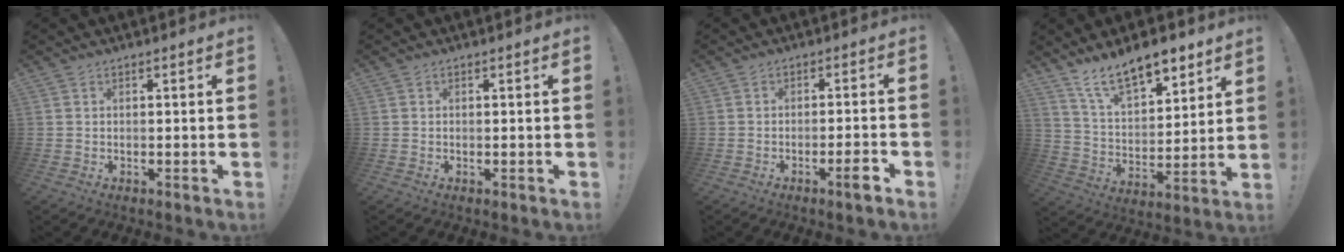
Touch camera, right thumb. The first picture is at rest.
{"total": 0.0}
{"total": 4.7, "force": [-2.7, 0.2, 3.8], "torque": [-0.058, 0.007, -0.044]}
{"total": 14.3, "force": [10.6, 6.1, 7.5], "torque": [-0.130, -0.064, 0.193]}